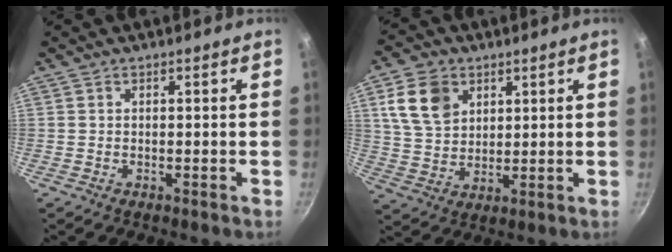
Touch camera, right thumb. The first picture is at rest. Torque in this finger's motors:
{"motor_torque": [-0.17, 0.67, 0.98, 0.13, 0.32]}